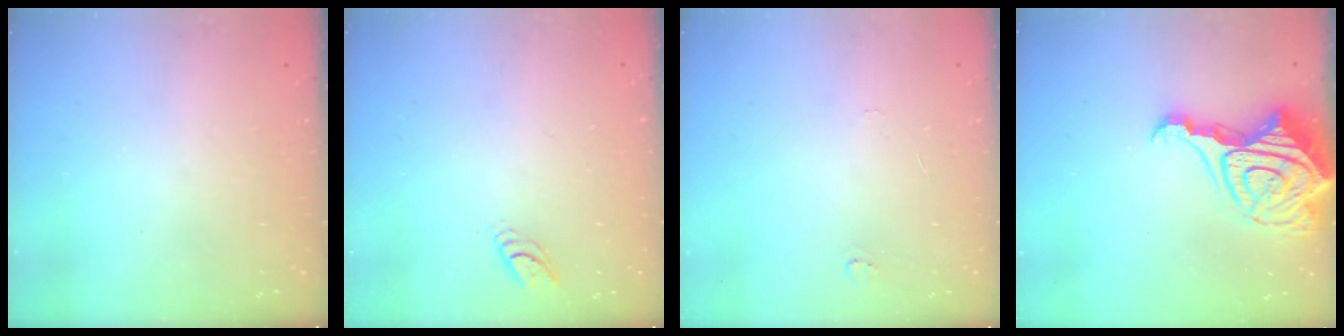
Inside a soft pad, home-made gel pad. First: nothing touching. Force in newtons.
{"total": 3.9, "press": 3.9, "slide": 0.5}
{"total": 3.8, "press": 3.8, "slide": 0.4}
{"total": 19.2, "press": 19.0, "slide": 2.1}